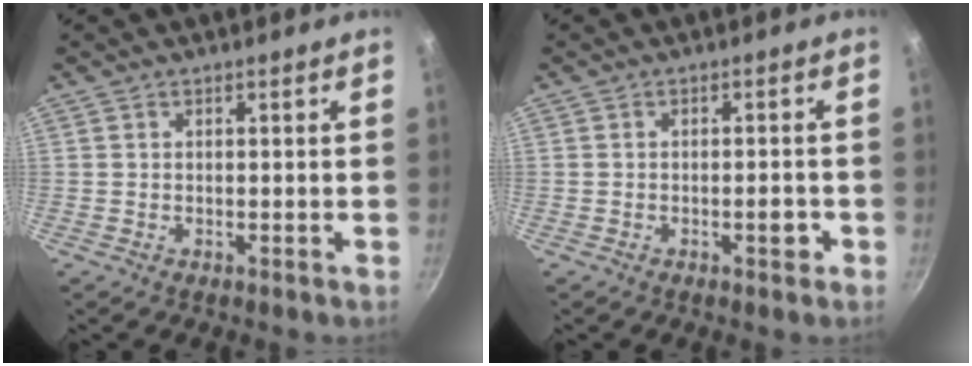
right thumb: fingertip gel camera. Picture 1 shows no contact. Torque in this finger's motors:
{"motor_torque": [2.76, 2.25, 0.33, -0.19, -0.06]}